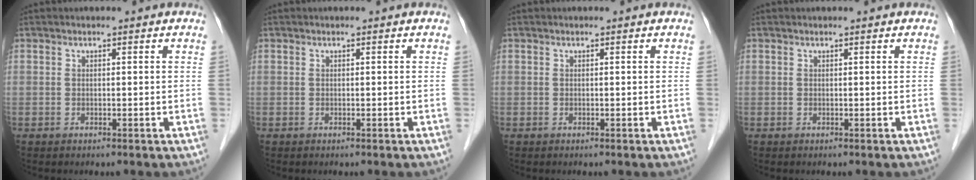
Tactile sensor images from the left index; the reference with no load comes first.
{"total": 0.0}
{"total": 0.0}
{"total": 0.6, "force": [0.5, -0.1, 0.2], "torque": [-0.005, 0.003, 0.011]}